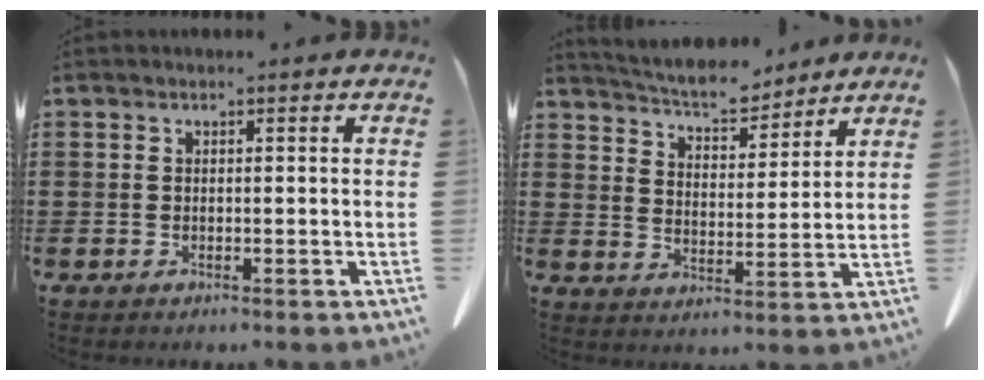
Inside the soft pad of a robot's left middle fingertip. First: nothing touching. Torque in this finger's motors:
{"motor_torque": [0.29, -0.29, 0.27, 0.07]}